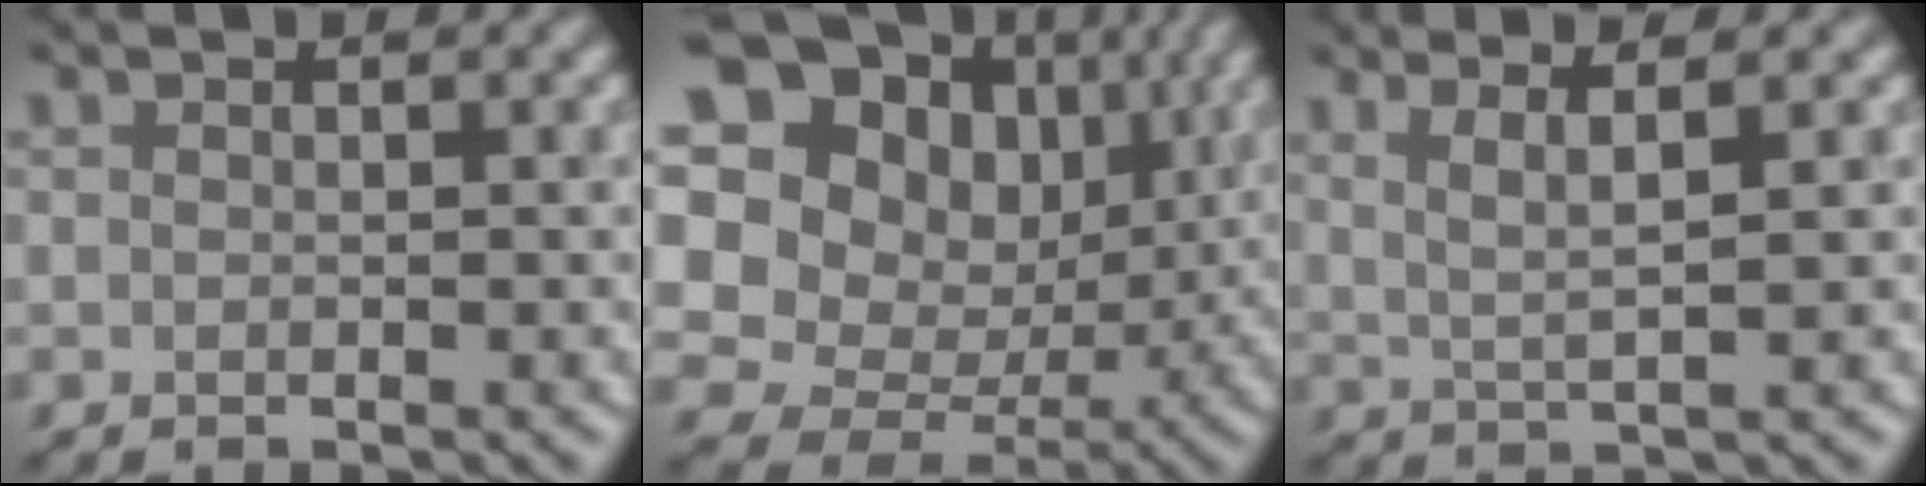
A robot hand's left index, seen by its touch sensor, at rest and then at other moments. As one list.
[{"total": 18.9, "force": [5.1, 15.5, 9.6], "torque": [-0.244, 0.038, 0.096]}, {"total": 3.3, "force": [1.7, 0.5, 2.8], "torque": [-0.053, 0.004, 0.033]}]